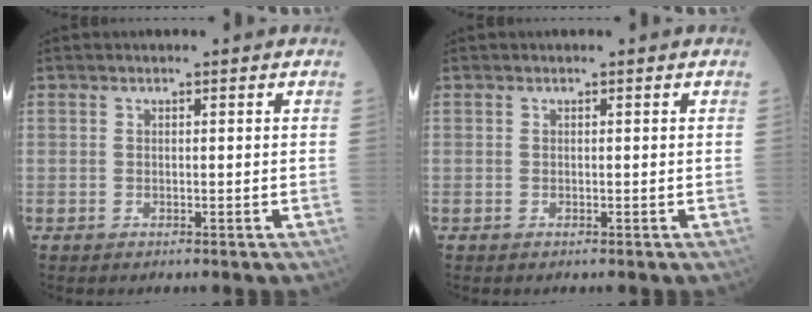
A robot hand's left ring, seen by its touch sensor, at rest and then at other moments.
{"total": 0.0}